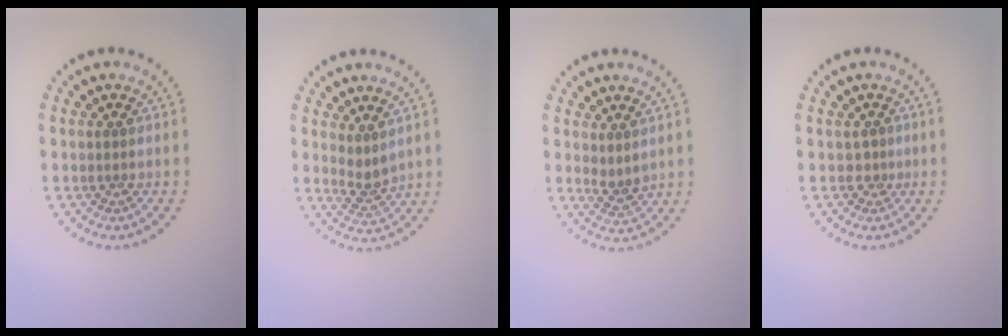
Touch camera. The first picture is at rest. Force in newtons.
{"total": 2.0, "press": 1.5, "slide": 1.4}
{"total": 1.4, "press": 1.2, "slide": 0.8}
{"total": 0.9, "press": 0.3, "slide": 0.9}